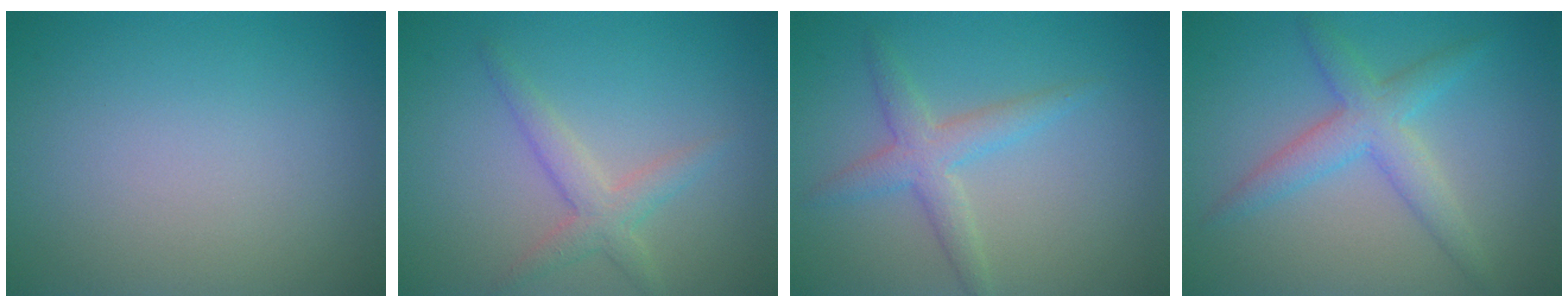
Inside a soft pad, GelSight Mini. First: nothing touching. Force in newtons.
{"total": 2.5, "press": 2.5, "slide": 0.2}
{"total": 2.9, "press": 2.9, "slide": 0.3}
{"total": 3.7, "press": 3.7, "slide": 0.0}